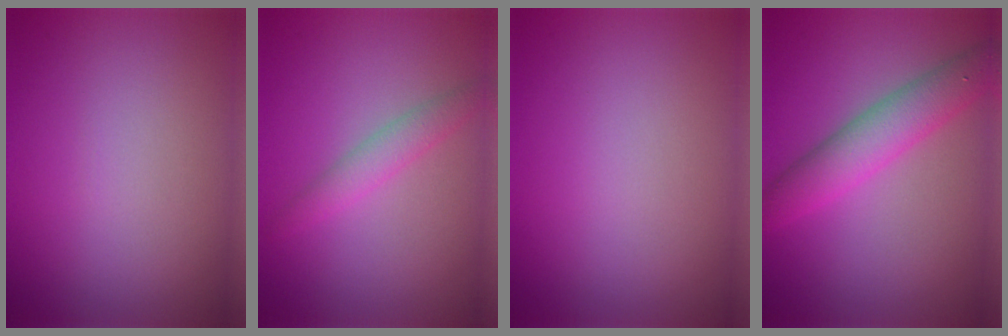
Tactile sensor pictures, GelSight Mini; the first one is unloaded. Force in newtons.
{"total": 2.0, "press": 2.0, "slide": 0.0}
{"total": 0.0}
{"total": 4.3, "press": 4.3, "slide": 0.1}